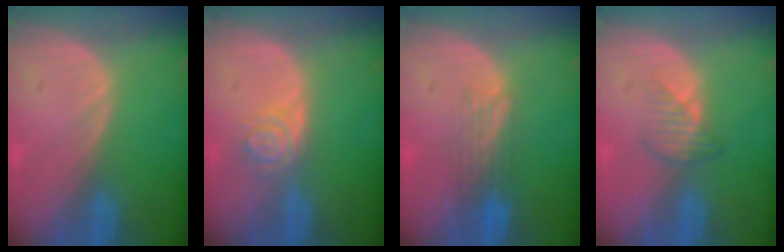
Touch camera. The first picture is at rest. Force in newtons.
{"total": 4.2, "press": 3.6, "slide": 2.1}
{"total": 4.0, "press": 3.3, "slide": 2.3}
{"total": 2.5, "press": 2.5, "slide": 0.4}